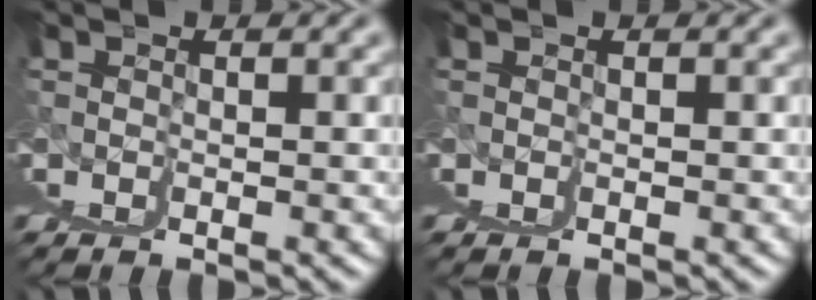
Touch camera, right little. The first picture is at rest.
{"total": 0.0}